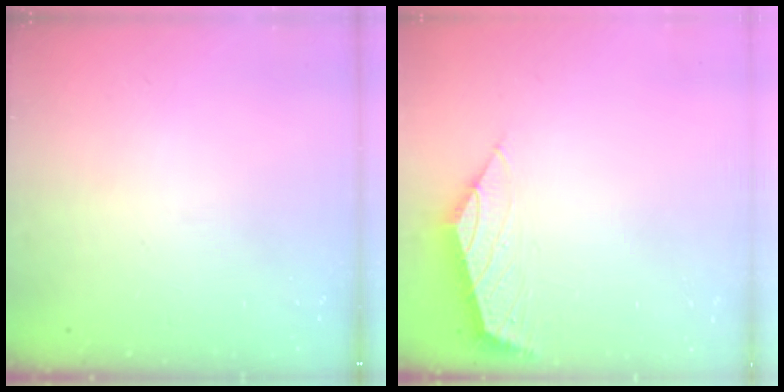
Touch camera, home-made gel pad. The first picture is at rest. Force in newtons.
{"total": 1.8, "press": 1.7, "slide": 0.4}